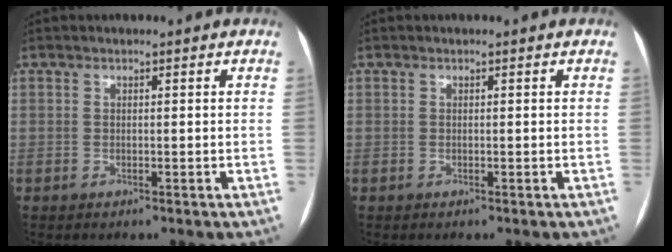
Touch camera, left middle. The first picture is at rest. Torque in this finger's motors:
{"motor_torque": [0.00, -0.01, 0.00, 0.00]}